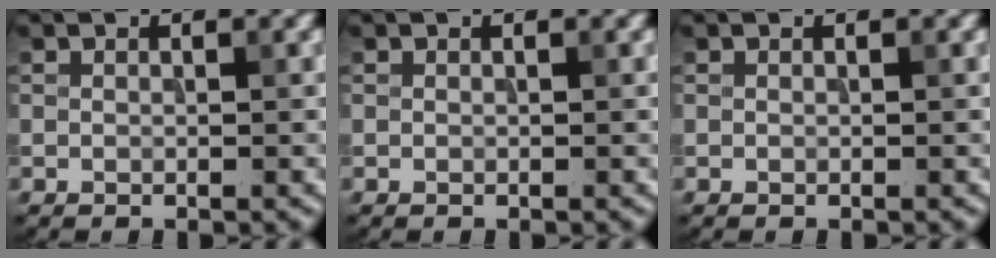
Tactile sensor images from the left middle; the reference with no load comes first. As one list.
[{"total": 0.0}, {"total": 0.0}]